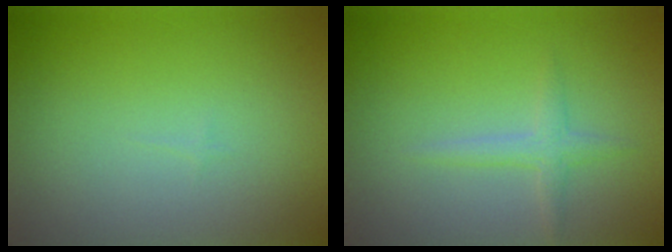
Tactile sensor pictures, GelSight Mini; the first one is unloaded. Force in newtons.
{"total": 1.5, "press": 1.5, "slide": 0.1}